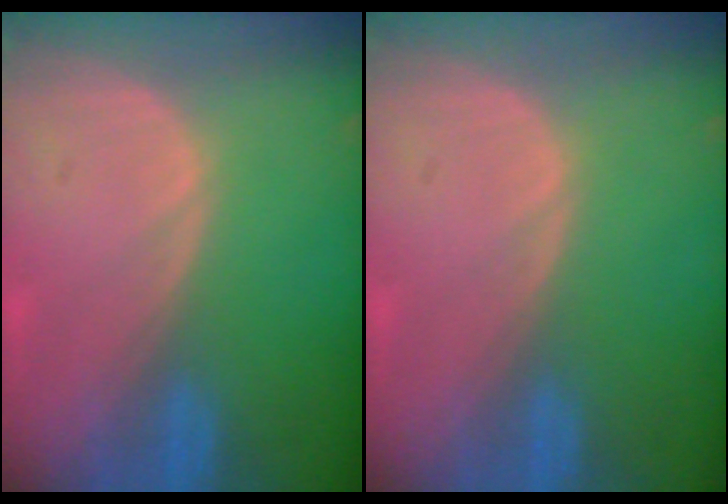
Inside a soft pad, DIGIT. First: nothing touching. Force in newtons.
{"total": 0.0}